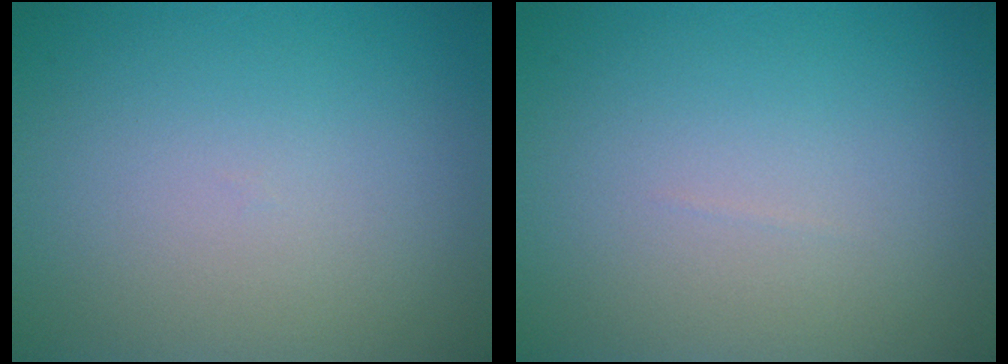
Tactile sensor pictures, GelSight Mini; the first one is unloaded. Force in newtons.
{"total": 0.0}